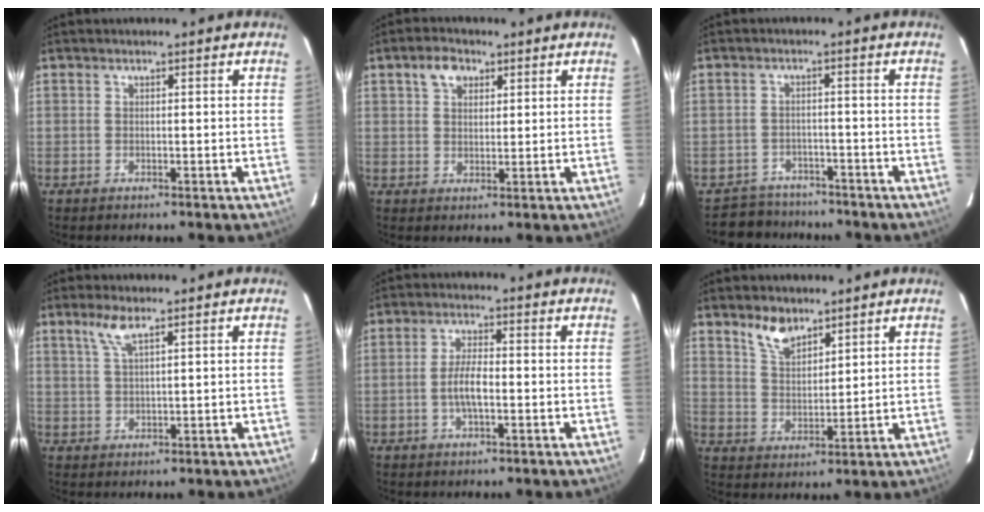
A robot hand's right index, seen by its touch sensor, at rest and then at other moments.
{"total": 4.5, "force": [2.3, 3.1, 2.4], "torque": [-0.037, 0.014, 0.041]}
{"total": 6.8, "force": [-5.9, 3.3, 0.3], "torque": [-0.023, 0.012, -0.090]}
{"total": 3.8, "force": [2.5, 0.6, 2.8], "torque": [-0.058, 0.005, 0.053]}
{"total": 4.8, "force": [-1.2, 1.4, 4.4], "torque": [-0.089, 0.002, -0.022]}
{"total": 6.4, "force": [4.9, 2.7, 3.1], "torque": [-0.054, 0.007, 0.096]}